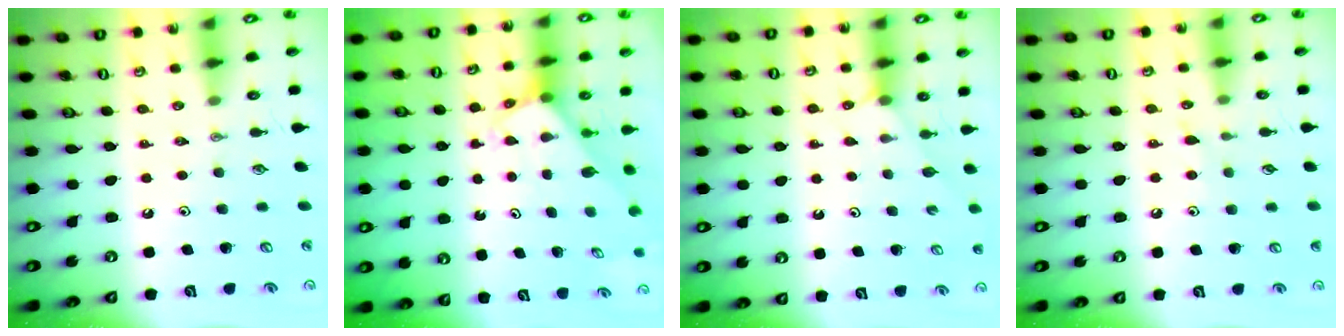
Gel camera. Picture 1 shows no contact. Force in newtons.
{"total": 3.7, "press": 3.7, "slide": 0.4}
{"total": 2.6, "press": 2.5, "slide": 0.5}
{"total": 5.7, "press": 5.6, "slide": 0.6}